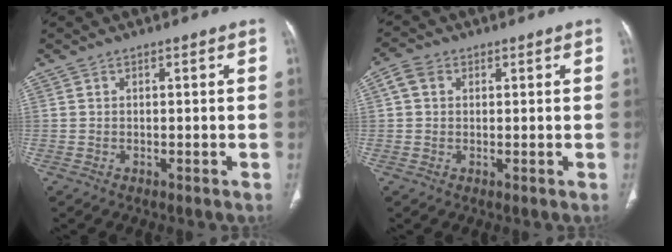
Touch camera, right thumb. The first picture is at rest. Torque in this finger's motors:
{"motor_torque": [-0.48, 0.44, 0.44, 0.11, 0.01]}